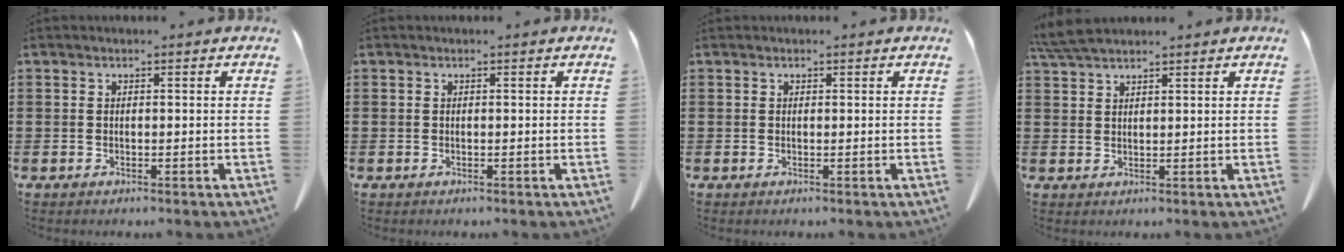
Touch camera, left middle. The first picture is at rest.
{"total": 0.0}
{"total": 0.0}
{"total": 4.2, "force": [3.6, 0.7, 2.1], "torque": [-0.052, -0.003, 0.070]}